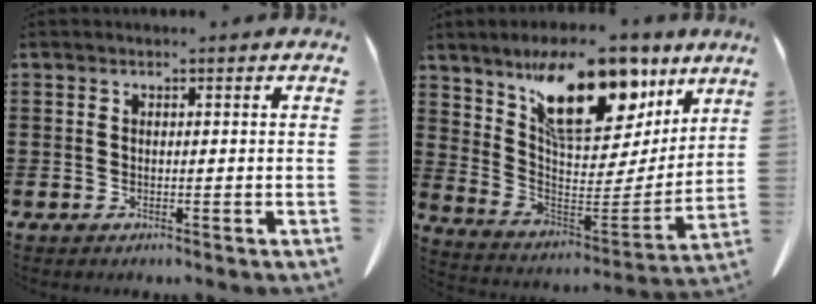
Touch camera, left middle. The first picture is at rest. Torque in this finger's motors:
{"motor_torque": [2.14, 0.00, 1.00, 0.21]}